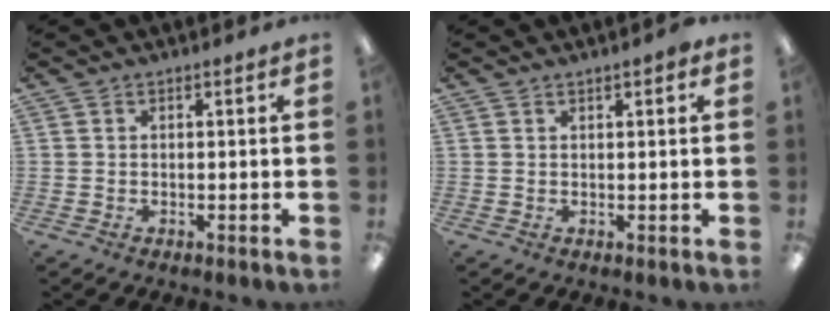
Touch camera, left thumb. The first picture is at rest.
{"total": 1.4, "force": [1.0, 0.4, 1.0], "torque": [-0.014, -0.002, 0.015]}